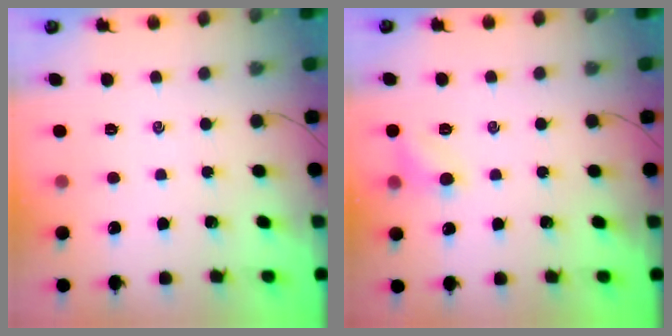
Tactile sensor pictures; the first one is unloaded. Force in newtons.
{"total": 6.1, "press": 6.0, "slide": 1.5}